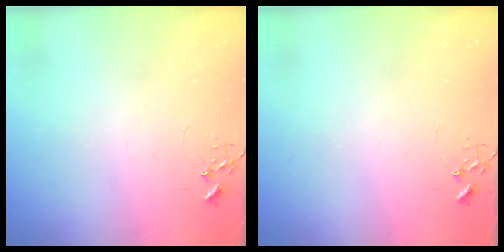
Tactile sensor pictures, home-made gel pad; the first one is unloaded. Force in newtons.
{"total": 0.0}